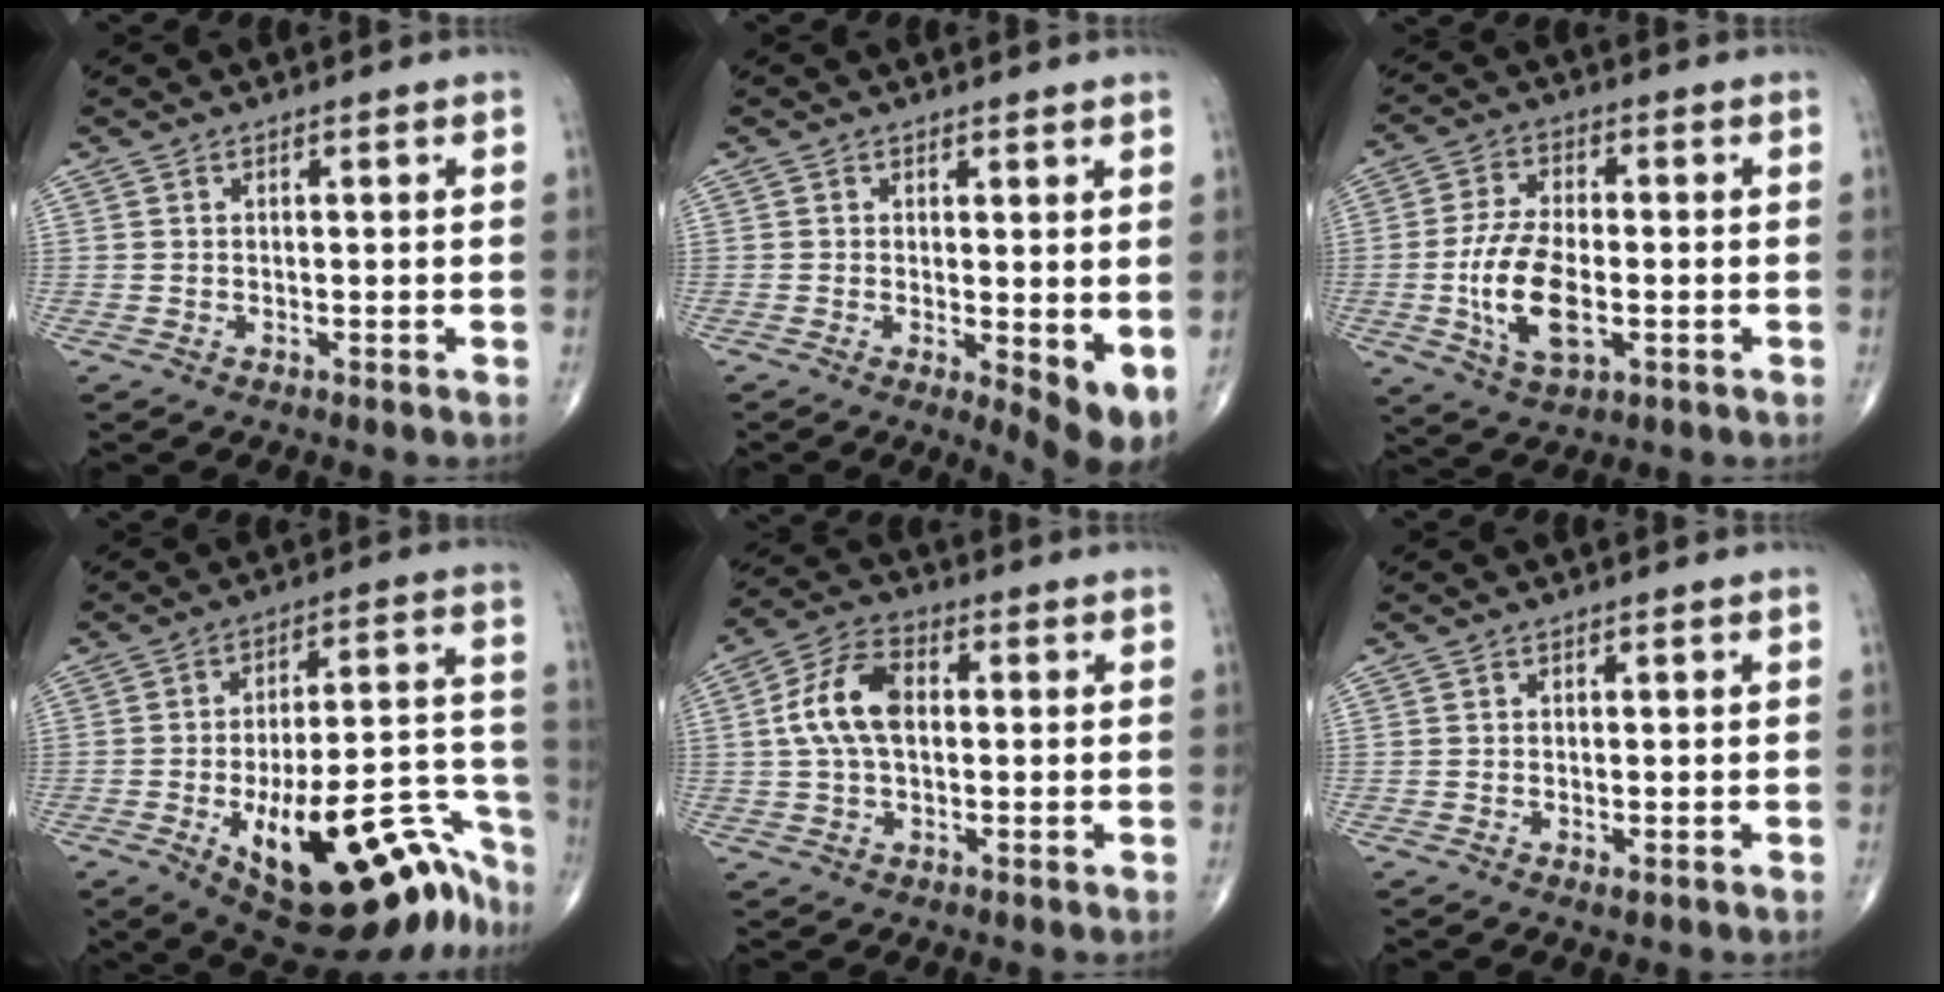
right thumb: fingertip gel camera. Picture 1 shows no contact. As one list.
[{"total": 5.8, "force": [0.1, 1.8, 5.5], "torque": [-0.073, -0.016, 0.004]}, {"total": 12.1, "force": [-2.3, 5.8, 10.3], "torque": [-0.198, 0.002, -0.040]}, {"total": 27.0, "force": [-14.0, 10.7, 20.5], "torque": [-0.183, 0.103, -0.189]}, {"total": 10.0, "force": [0.9, 5.9, 8.0], "torque": [-0.157, 0.021, 0.014]}, {"total": 0.6, "force": [-0.1, 0.2, 0.6], "torque": [-0.009, -0.003, -0.003]}]